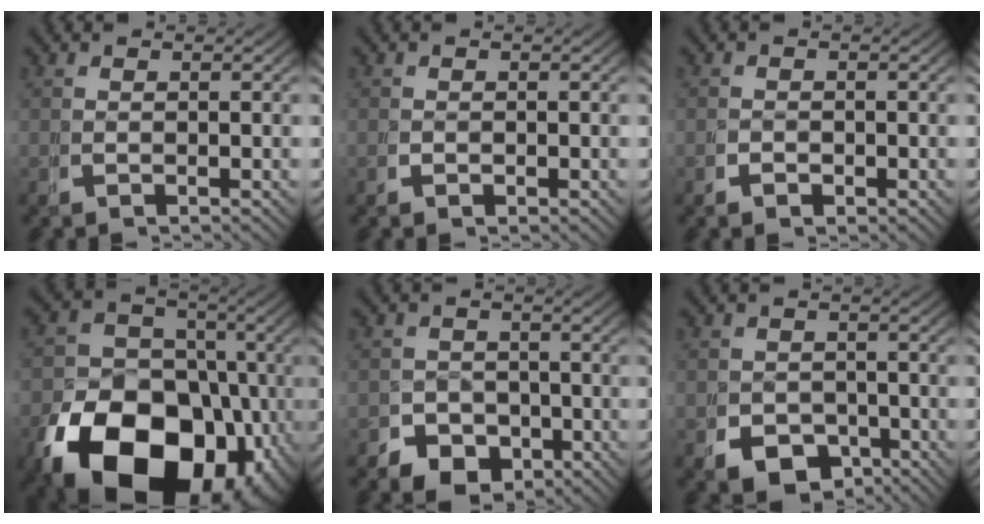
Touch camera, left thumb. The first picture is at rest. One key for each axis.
{"total": 0.8, "fx": -0.1, "fy": 0.7, "fz": 0.4, "tx": -0.011, "ty": -0.006, "tz": -0.001}
{"total": 1.1, "fx": -0.5, "fy": 0.9, "fz": 0.4, "tx": -0.005, "ty": -0.003, "tz": -0.010}
{"total": 21.1, "fx": -7.1, "fy": 14.5, "fz": 13.6, "tx": -0.245, "ty": -0.081, "tz": -0.091}
{"total": 6.7, "fx": -3.7, "fy": 5.2, "fz": 2.2, "tx": -0.023, "ty": -0.024, "tz": -0.058}
{"total": 6.4, "fx": -3.7, "fy": 4.7, "fz": 2.4, "tx": -0.032, "ty": -0.028, "tz": -0.056}